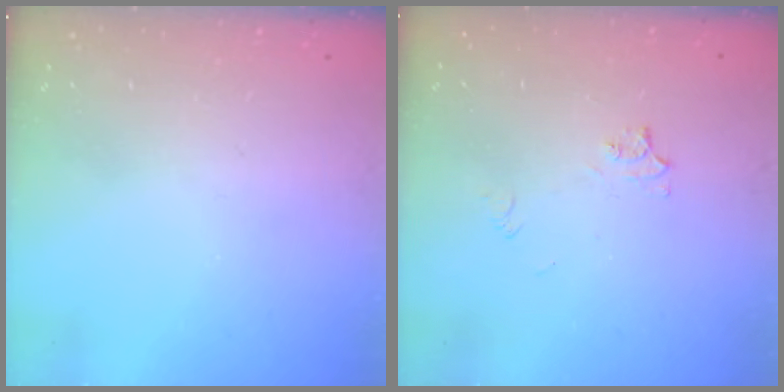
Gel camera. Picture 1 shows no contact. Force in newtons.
{"total": 4.3, "press": 4.2, "slide": 0.5}